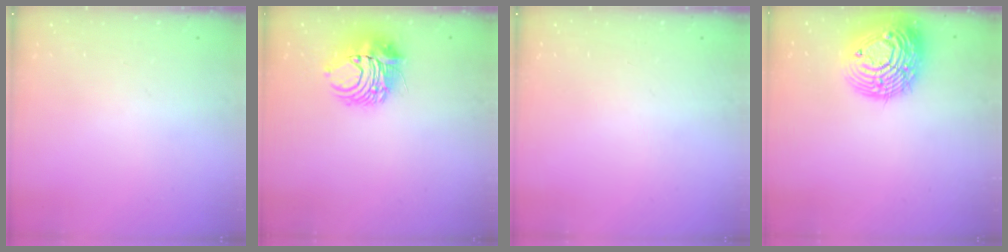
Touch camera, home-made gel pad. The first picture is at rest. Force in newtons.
{"total": 9.1, "press": 9.1, "slide": 0.5}
{"total": 0.0}
{"total": 20.6, "press": 20.5, "slide": 1.8}